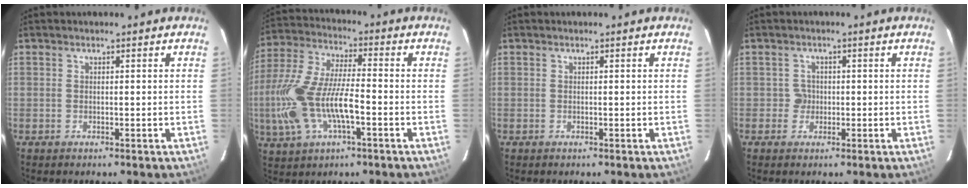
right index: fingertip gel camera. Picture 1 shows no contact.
{"total": 17.0, "force": [-4.4, 6.6, 15.0], "torque": [-0.324, -0.006, -0.084]}
{"total": 0.0}
{"total": 1.9, "force": [-0.3, 1.9, -0.2], "torque": [0.008, 0.009, -0.003]}